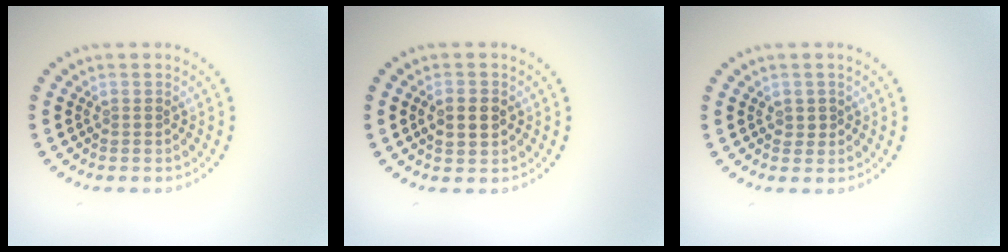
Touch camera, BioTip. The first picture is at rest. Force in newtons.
{"total": 2.5, "press": 2.5, "slide": 0.1}
{"total": 0.6, "press": 0.5, "slide": 0.3}